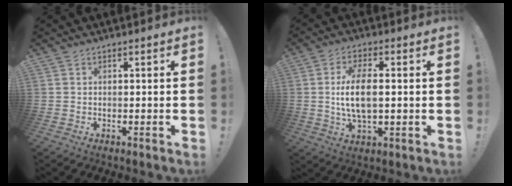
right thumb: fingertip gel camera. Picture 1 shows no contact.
{"total": 10.3, "force": [0.3, 4.4, 9.2], "torque": [-0.172, -0.005, 0.000]}